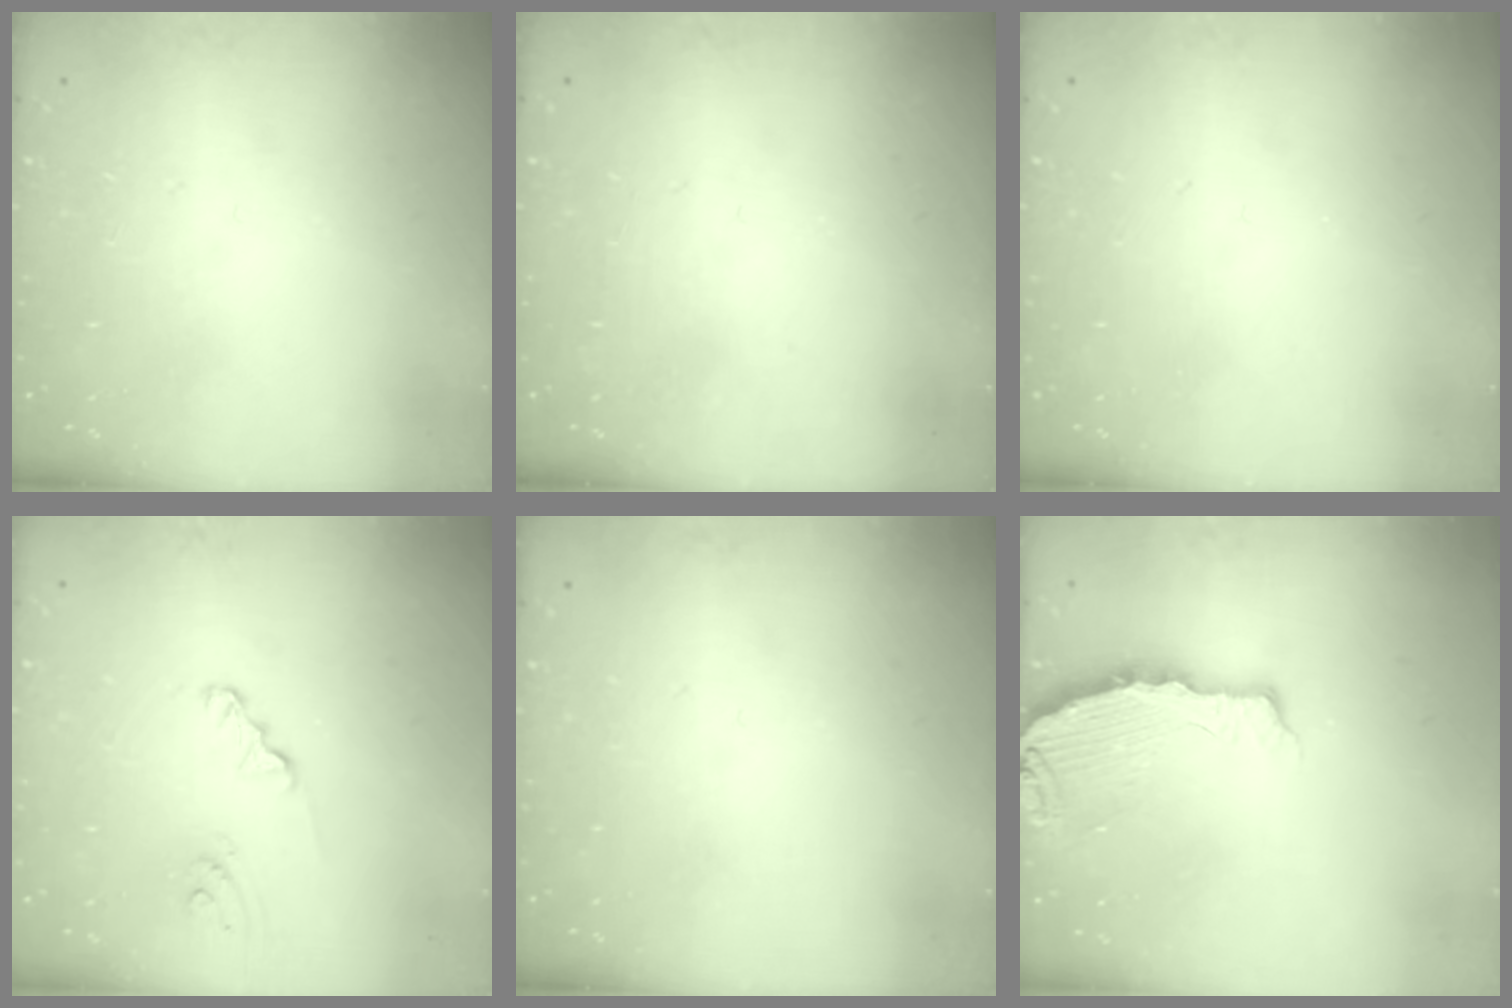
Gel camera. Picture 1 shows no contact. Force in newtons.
{"total": 0.0}
{"total": 0.0}
{"total": 2.4, "press": 2.4, "slide": 0.2}
{"total": 0.0}
{"total": 5.3, "press": 5.3, "slide": 0.1}